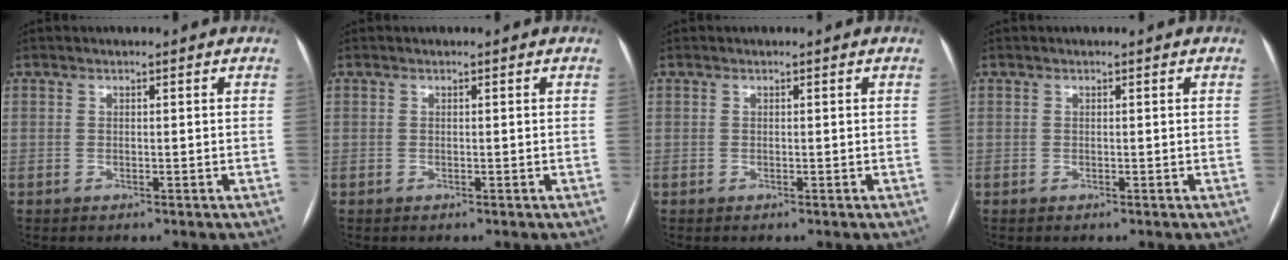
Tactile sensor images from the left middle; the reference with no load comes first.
{"total": 0.0}
{"total": 0.0}
{"total": 0.0}